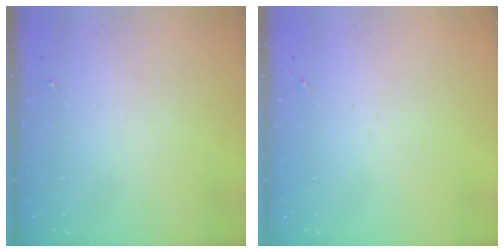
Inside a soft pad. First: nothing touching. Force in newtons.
{"total": 0.0}